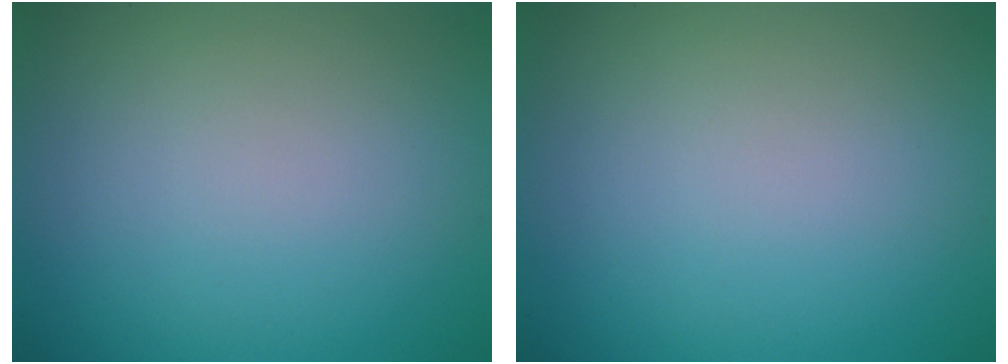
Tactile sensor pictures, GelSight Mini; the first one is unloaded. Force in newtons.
{"total": 0.0}